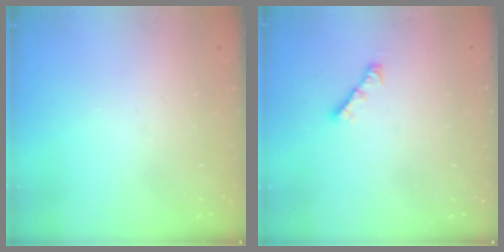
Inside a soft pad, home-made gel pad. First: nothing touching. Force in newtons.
{"total": 4.1, "press": 4.0, "slide": 0.7}